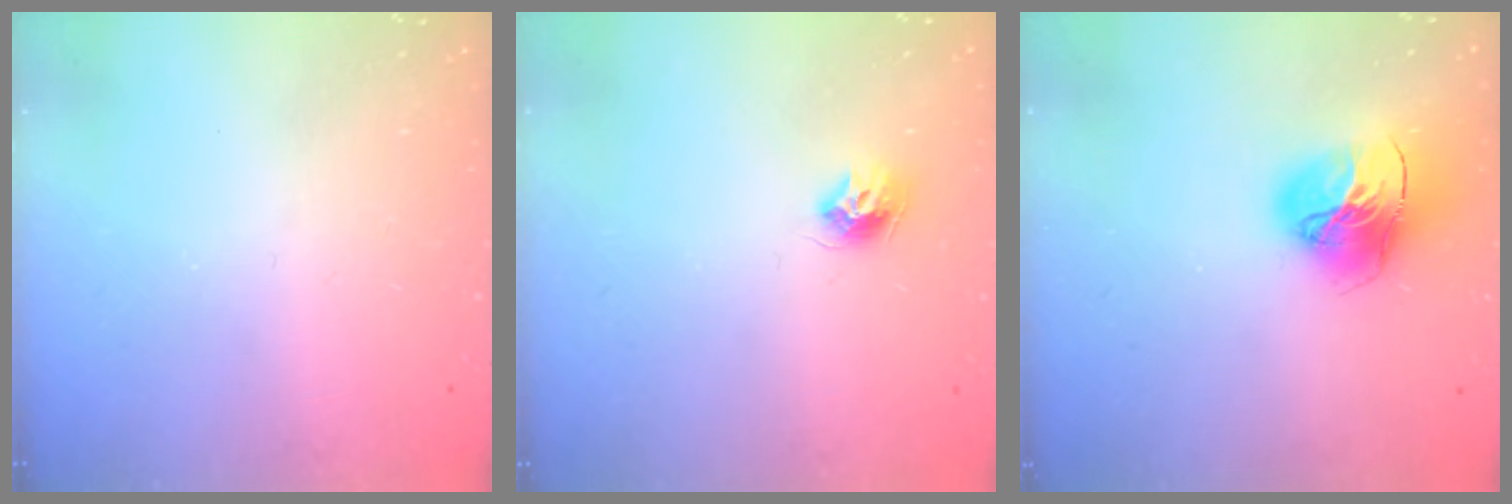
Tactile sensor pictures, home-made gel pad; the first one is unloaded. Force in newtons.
{"total": 8.4, "press": 8.3, "slide": 0.7}
{"total": 16.2, "press": 16.1, "slide": 1.6}